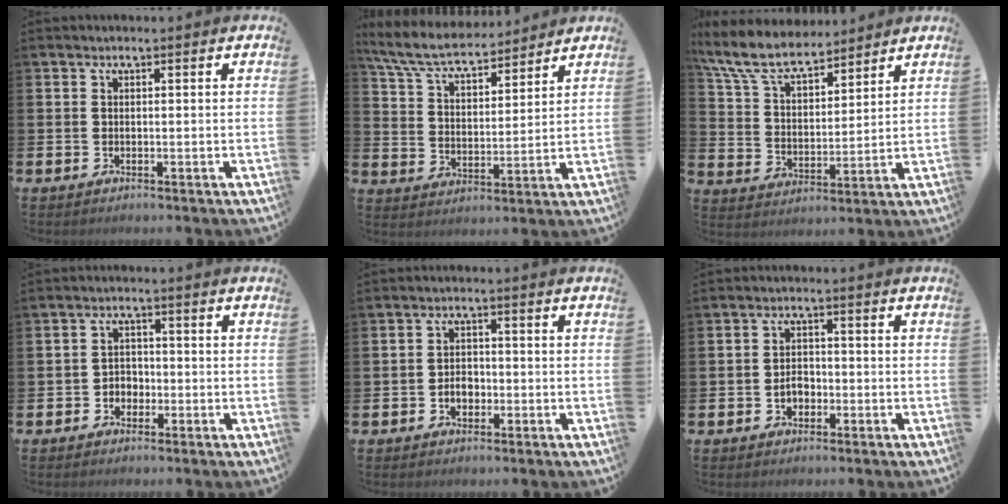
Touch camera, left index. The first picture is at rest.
{"total": 7.4, "force": [6.8, 1.7, 2.5], "torque": [-0.078, -0.037, 0.120]}
{"total": 8.4, "force": [7.5, 2.5, 2.9], "torque": [-0.095, -0.038, 0.137]}
{"total": 2.5, "force": [-1.7, 1.8, 0.4], "torque": [-0.012, 0.007, -0.038]}
{"total": 2.5, "force": [-1.2, 1.8, 1.2], "torque": [-0.016, -0.001, -0.028]}
{"total": 2.3, "force": [-1.1, 1.7, 1.0], "torque": [-0.012, 0.000, -0.026]}